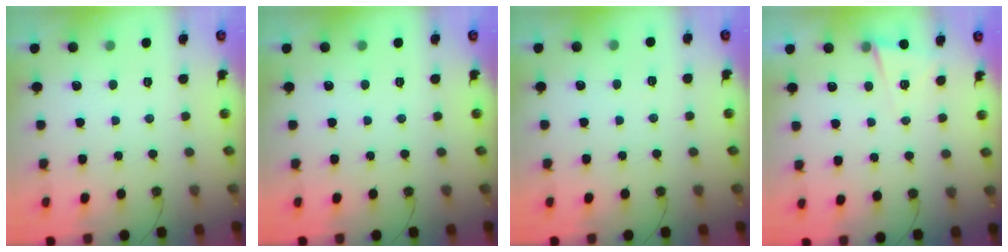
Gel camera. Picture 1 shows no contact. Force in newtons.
{"total": 0.0}
{"total": 2.0, "press": 0.8, "slide": 1.8}
{"total": 4.4, "press": 4.1, "slide": 1.7}